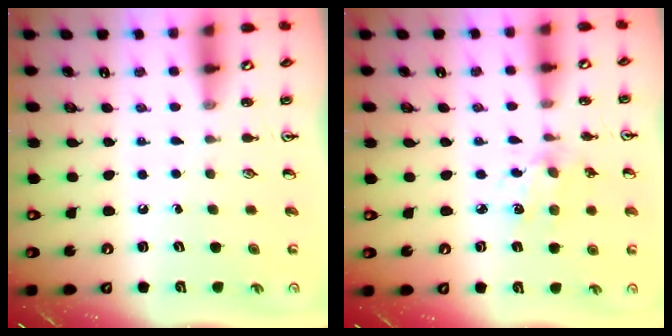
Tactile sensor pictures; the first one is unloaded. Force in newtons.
{"total": 4.5, "press": 4.5, "slide": 0.3}